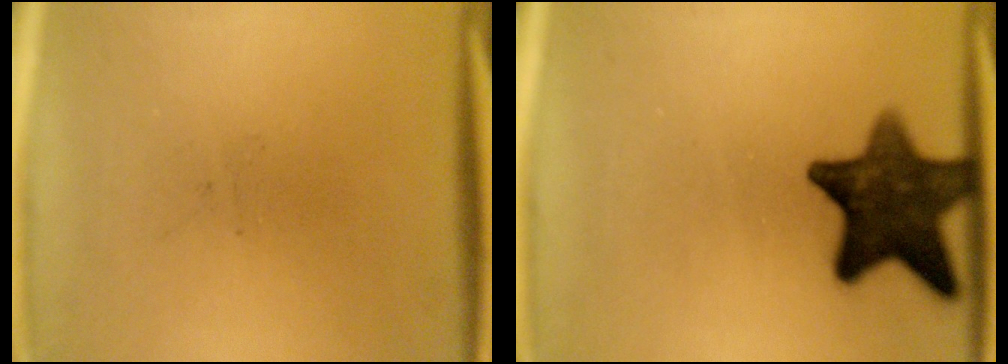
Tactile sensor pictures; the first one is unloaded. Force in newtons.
{"total": 12.7}